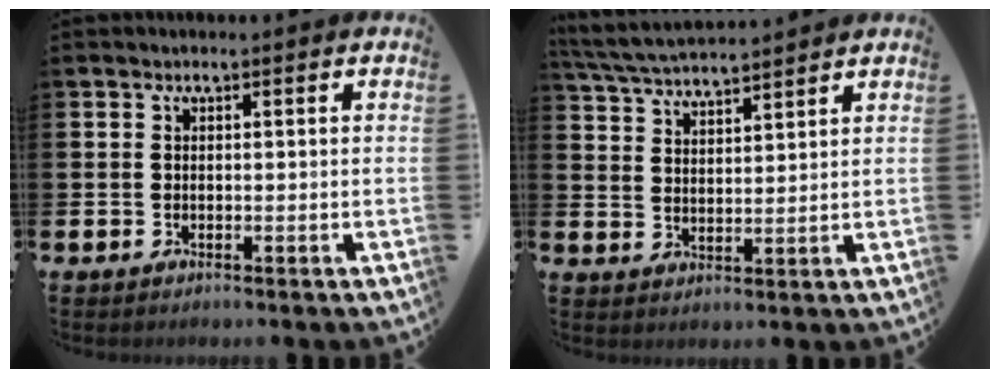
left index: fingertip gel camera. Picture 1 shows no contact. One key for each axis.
{"total": 5.0, "fx": 4.9, "fy": 0.3, "fz": 0.8, "tx": -0.037, "ty": -0.028, "tz": 0.087}